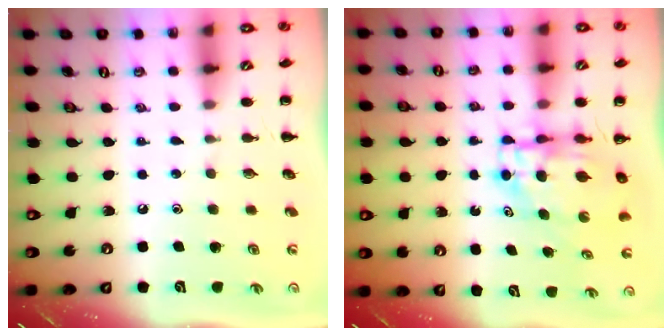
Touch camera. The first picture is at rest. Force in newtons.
{"total": 6.2, "press": 6.1, "slide": 1.4}